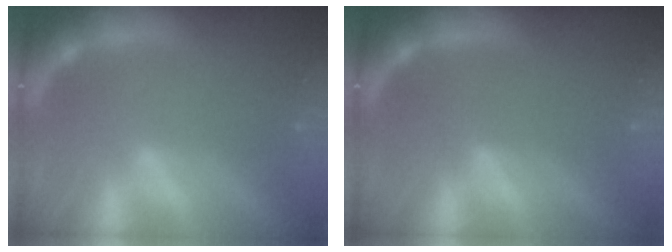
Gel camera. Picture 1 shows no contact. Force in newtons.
{"total": 0.0}